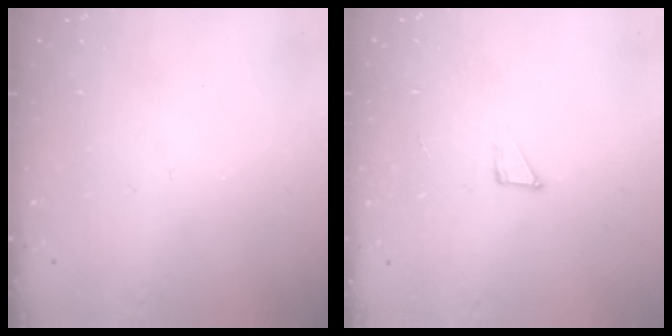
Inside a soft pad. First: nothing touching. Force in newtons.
{"total": 3.7, "press": 3.7, "slide": 0.4}